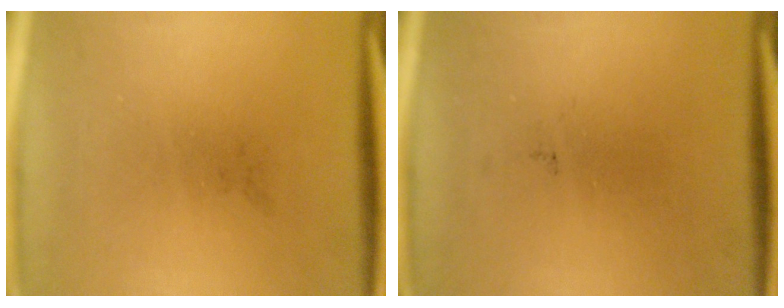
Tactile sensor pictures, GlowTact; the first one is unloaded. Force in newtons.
{"total": 0.0}